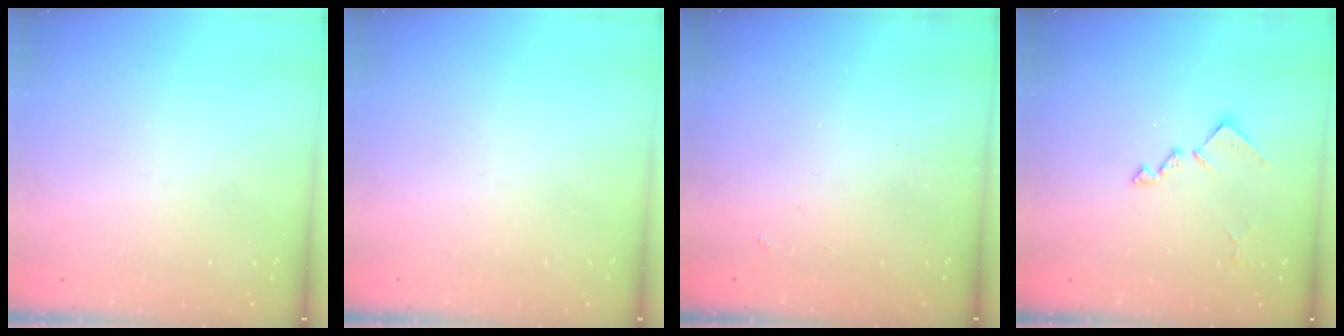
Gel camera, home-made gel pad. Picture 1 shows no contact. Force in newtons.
{"total": 0.0}
{"total": 2.5, "press": 2.5, "slide": 0.5}
{"total": 10.6, "press": 10.5, "slide": 0.5}